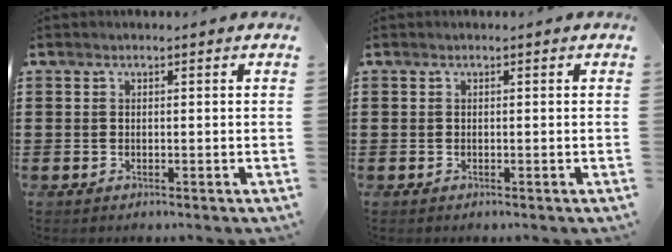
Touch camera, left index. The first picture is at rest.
{"total": 0.0}